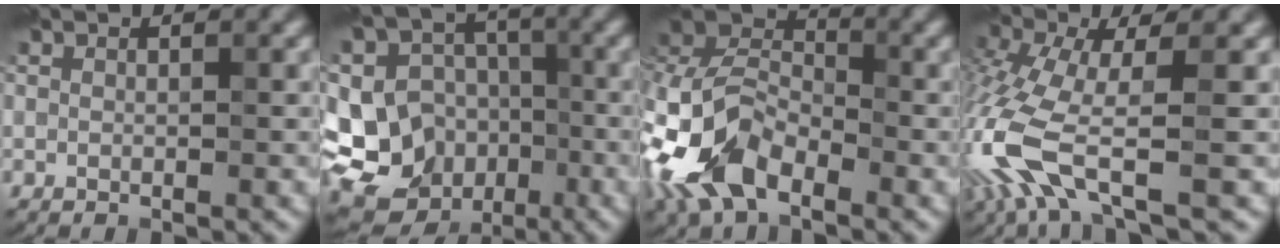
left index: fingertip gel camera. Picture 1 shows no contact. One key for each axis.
{"total": 18.8, "fx": -5.2, "fy": 17.5, "fz": 4.7, "tx": -0.123, "ty": -0.025, "tz": -0.089}
{"total": 9.7, "fx": -4.3, "fy": 5.6, "fz": 6.7, "tx": -0.146, "ty": 0.005, "tz": -0.101}
{"total": 9.6, "fx": -3.8, "fy": 3.5, "fz": 8.0, "tx": -0.208, "ty": -0.010, "tz": -0.085}